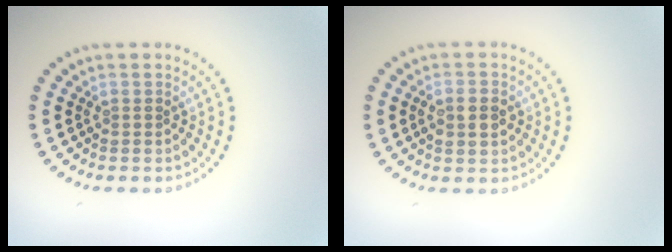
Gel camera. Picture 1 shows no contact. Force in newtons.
{"total": 2.4, "press": 2.4, "slide": 0.3}